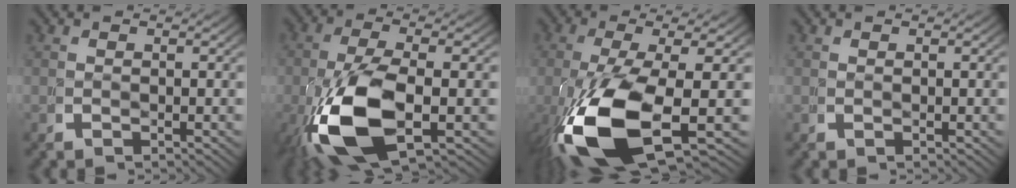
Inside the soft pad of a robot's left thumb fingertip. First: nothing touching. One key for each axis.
{"total": 10.9, "fx": -1.7, "fy": 5.2, "fz": 9.4, "tx": -0.217, "ty": -0.033, "tz": -0.005}
{"total": 11.5, "fx": -1.9, "fy": 4.5, "fz": 10.5, "tx": -0.236, "ty": -0.026, "tz": -0.010}
{"total": 0.0}